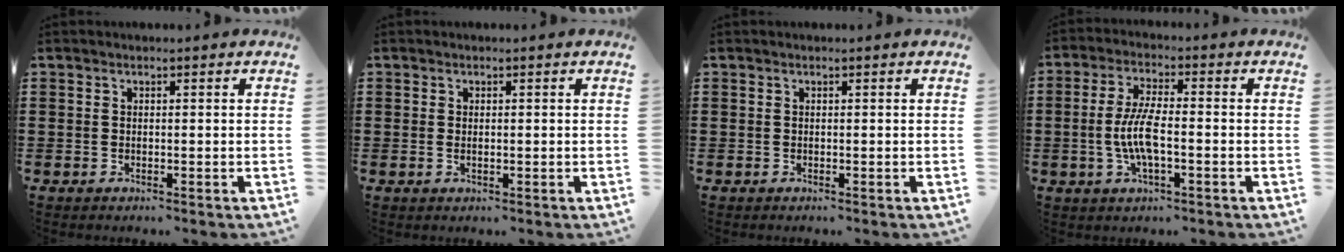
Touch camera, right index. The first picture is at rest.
{"total": 1.0, "force": [0.1, 0.4, 0.9], "torque": [-0.020, 0.003, 0.000]}
{"total": 0.0}
{"total": 6.8, "force": [-1.2, 2.1, 6.3], "torque": [-0.146, -0.005, -0.033]}